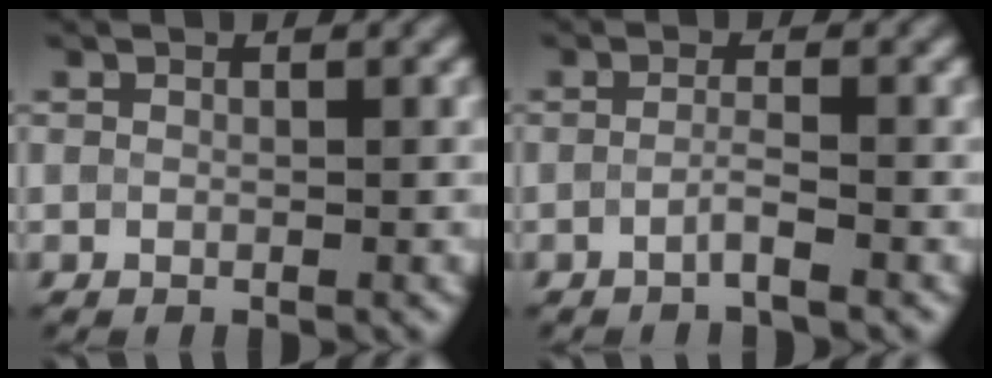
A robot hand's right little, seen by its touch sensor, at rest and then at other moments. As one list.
[{"total": 1.5, "force": [-0.8, 0.1, 1.3], "torque": [-0.020, 0.003, -0.021]}]